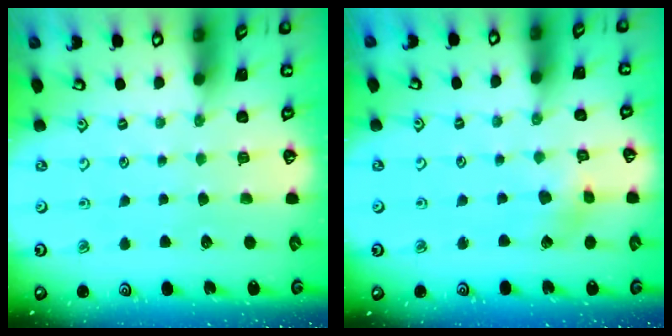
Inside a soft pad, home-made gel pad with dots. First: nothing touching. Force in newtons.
{"total": 3.5, "press": 3.5, "slide": 0.5}